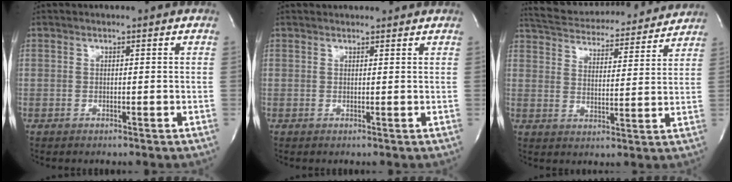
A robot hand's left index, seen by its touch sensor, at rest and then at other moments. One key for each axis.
{"total": 3.5, "fx": 3.4, "fy": 0.6, "fz": 0.5, "tx": -0.008, "ty": 0.021, "tz": 0.039}
{"total": 19.9, "fx": 18.8, "fy": 3.7, "fz": 5.6, "tx": -0.097, "ty": 0.011, "tz": 0.260}